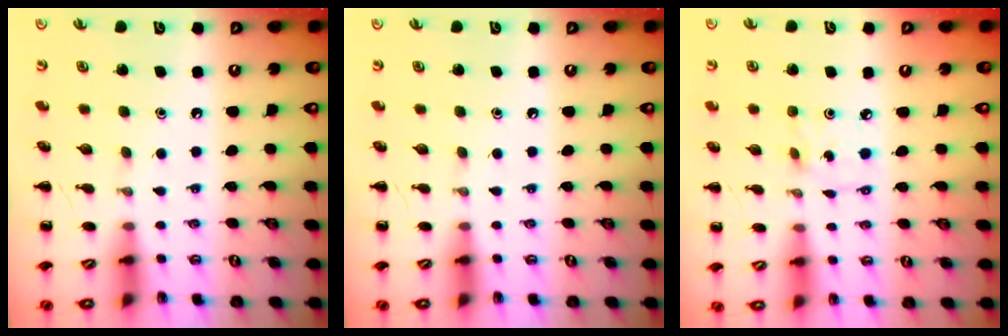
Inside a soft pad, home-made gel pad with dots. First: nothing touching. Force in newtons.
{"total": 0.0}
{"total": 3.2, "press": 3.0, "slide": 1.0}